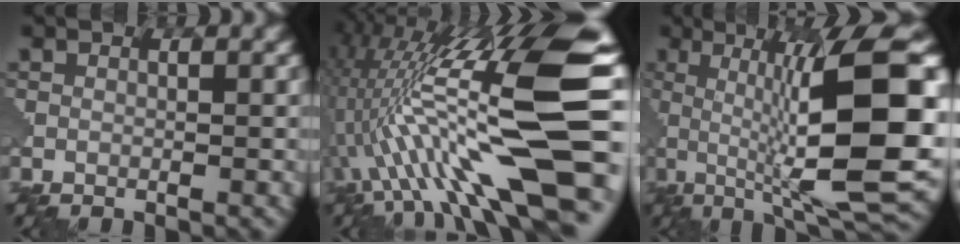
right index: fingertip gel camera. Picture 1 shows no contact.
{"total": 14.9, "force": [-0.3, 3.4, 14.5], "torque": [-0.268, 0.023, 0.007]}
{"total": 12.8, "force": [-0.6, 2.4, 12.6], "torque": [-0.189, 0.011, 0.004]}